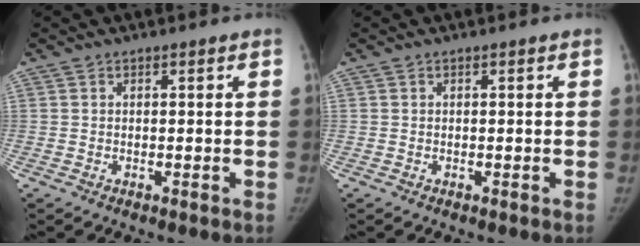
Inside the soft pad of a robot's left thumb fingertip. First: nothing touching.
{"total": 0.0}